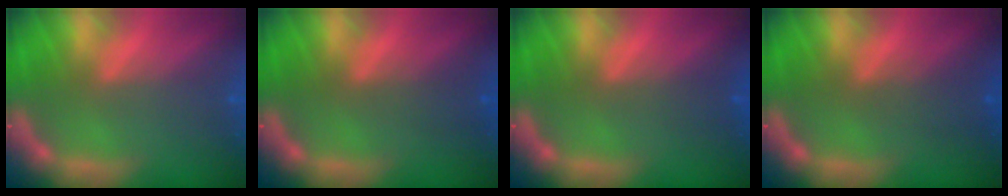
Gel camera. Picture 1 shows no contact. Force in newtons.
{"total": 1.5}
{"total": 1.0}
{"total": 2.0}